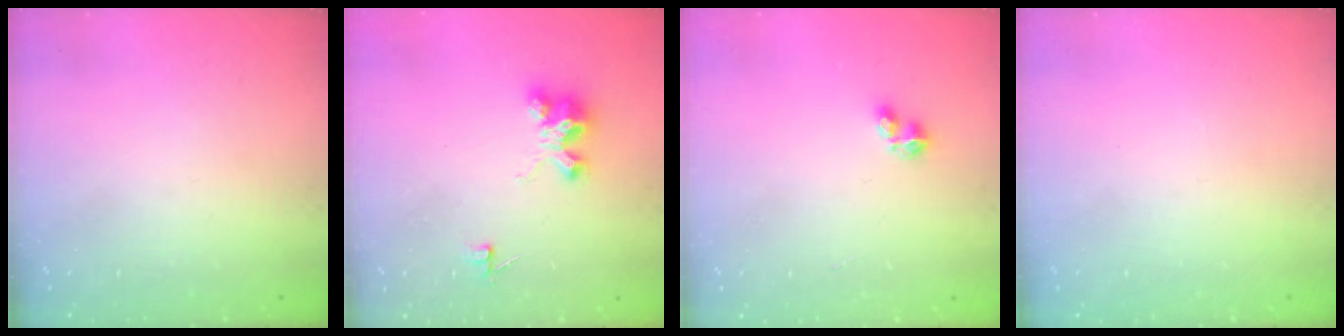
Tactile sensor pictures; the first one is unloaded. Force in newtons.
{"total": 4.1, "press": 4.1, "slide": 0.2}
{"total": 3.3, "press": 3.2, "slide": 0.7}
{"total": 0.0}